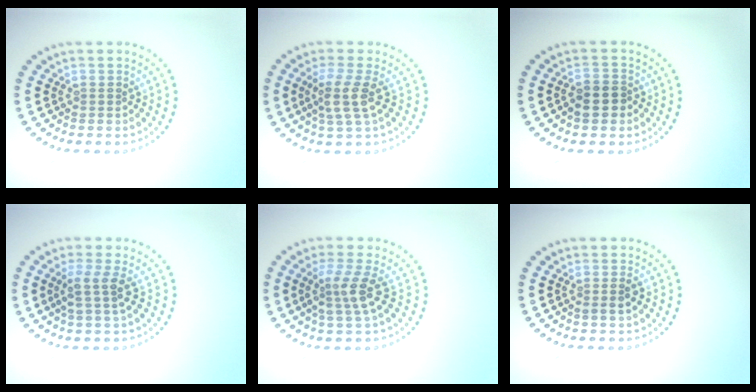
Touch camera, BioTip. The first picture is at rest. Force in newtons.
{"total": 3.0, "press": 2.4, "slide": 1.7}
{"total": 2.6, "press": 2.4, "slide": 1.0}
{"total": 2.5, "press": 2.0, "slide": 1.5}
{"total": 2.9, "press": 2.3, "slide": 1.8}
{"total": 1.1, "press": 1.0, "slide": 0.6}